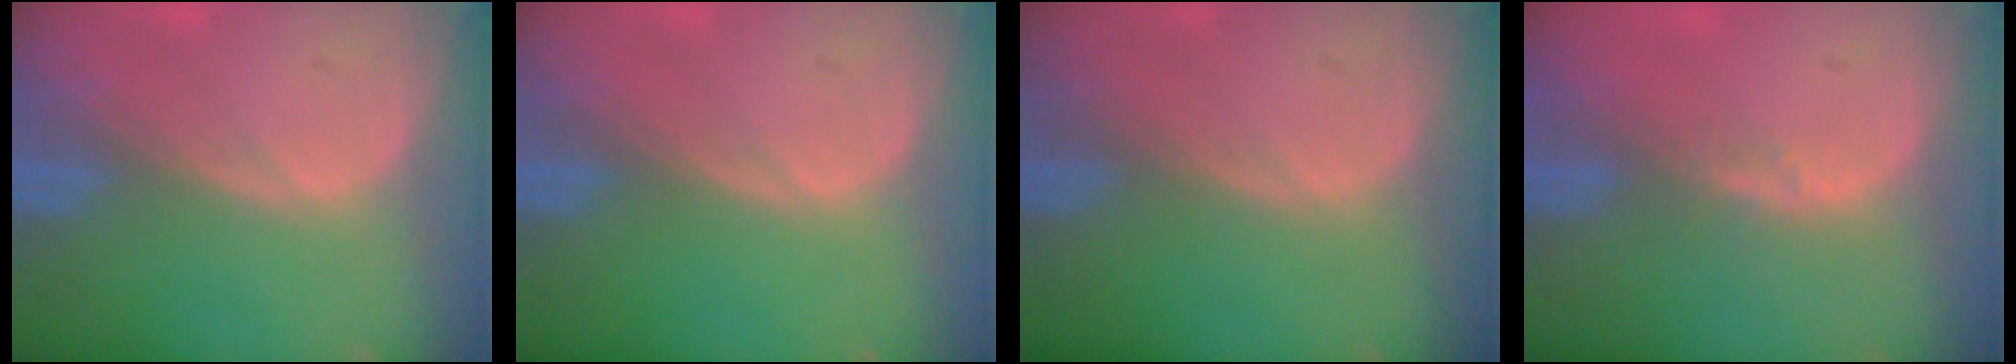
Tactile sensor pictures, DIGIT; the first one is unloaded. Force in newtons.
{"total": 0.0}
{"total": 0.0}
{"total": 1.9, "press": 1.4, "slide": 1.3}